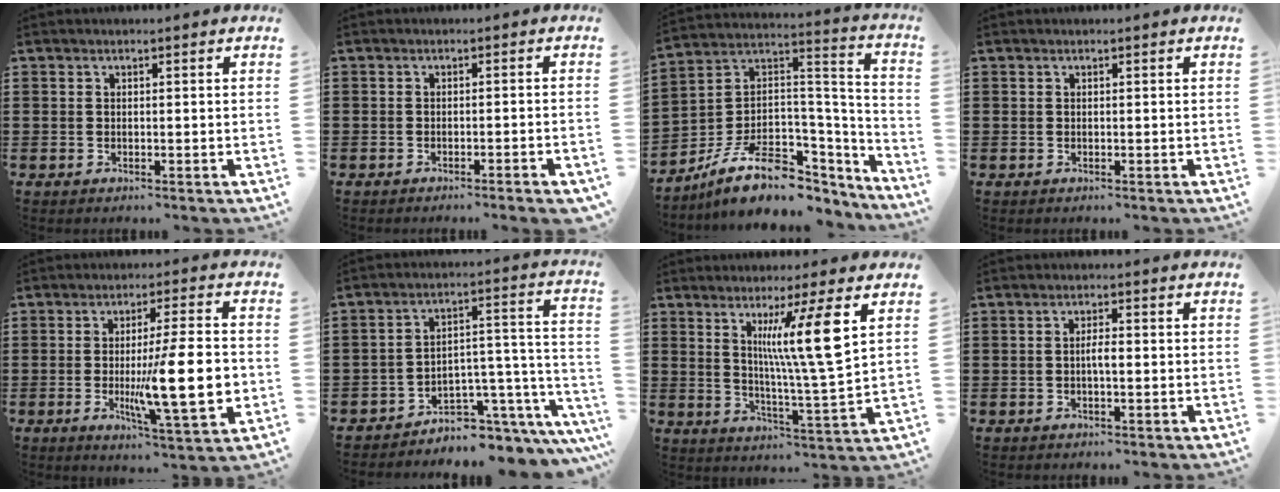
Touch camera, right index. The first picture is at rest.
{"total": 1.6, "force": [-1.2, -0.2, 0.9], "torque": [-0.016, 0.000, -0.023]}
{"total": 12.6, "force": [-6.9, 6.9, 7.9], "torque": [-0.166, 0.015, -0.116]}
{"total": 0.0}
{"total": 14.5, "force": [-1.5, 3.2, 14.1], "torque": [-0.220, -0.022, -0.029]}
{"total": 5.2, "force": [-4.2, 2.2, 2.0], "torque": [-0.037, -0.005, -0.080]}
{"total": 11.3, "force": [4.6, 0.2, 10.4], "torque": [-0.183, -0.012, 0.067]}
{"total": 2.0, "force": [-0.3, 0.5, 1.9], "torque": [-0.036, 0.000, -0.005]}